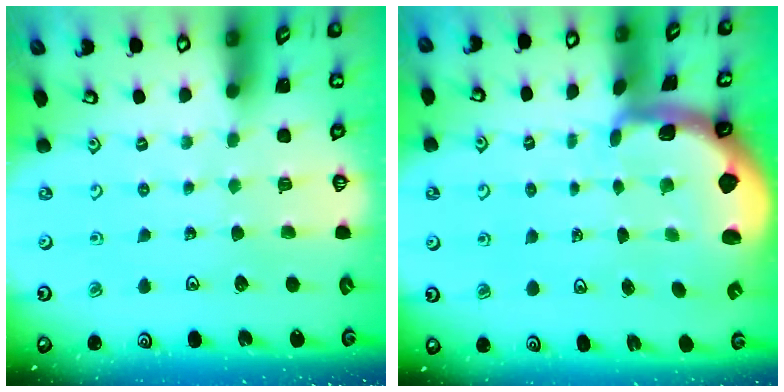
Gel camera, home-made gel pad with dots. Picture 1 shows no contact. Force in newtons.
{"total": 1.9, "press": 1.9, "slide": 0.4}